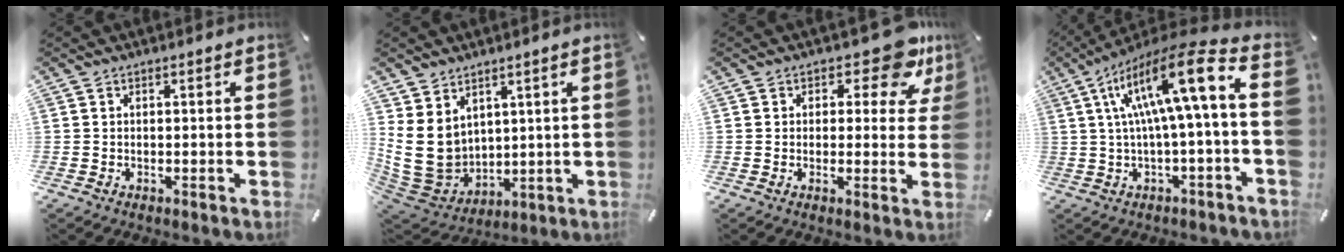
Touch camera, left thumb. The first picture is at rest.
{"total": 13.3, "force": [2.1, 11.1, 6.9], "torque": [-0.177, -0.022, 0.047]}
{"total": 10.0, "force": [6.0, 4.8, 6.4], "torque": [-0.072, -0.034, 0.101]}
{"total": 17.9, "force": [4.5, 3.4, 17.0], "torque": [-0.309, -0.029, 0.060]}